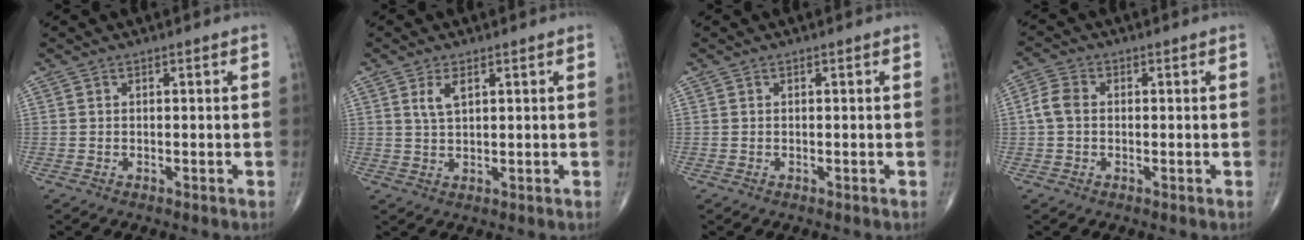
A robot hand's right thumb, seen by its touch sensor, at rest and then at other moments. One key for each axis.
{"total": 3.2, "fx": 1.4, "fy": 1.4, "fz": 2.5, "tx": -0.051, "ty": -0.003, "tz": 0.032}
{"total": 0.0}
{"total": 3.8, "fx": 0.0, "fy": 2.8, "fz": 2.6, "tx": -0.058, "ty": 0.011, "tz": -0.007}